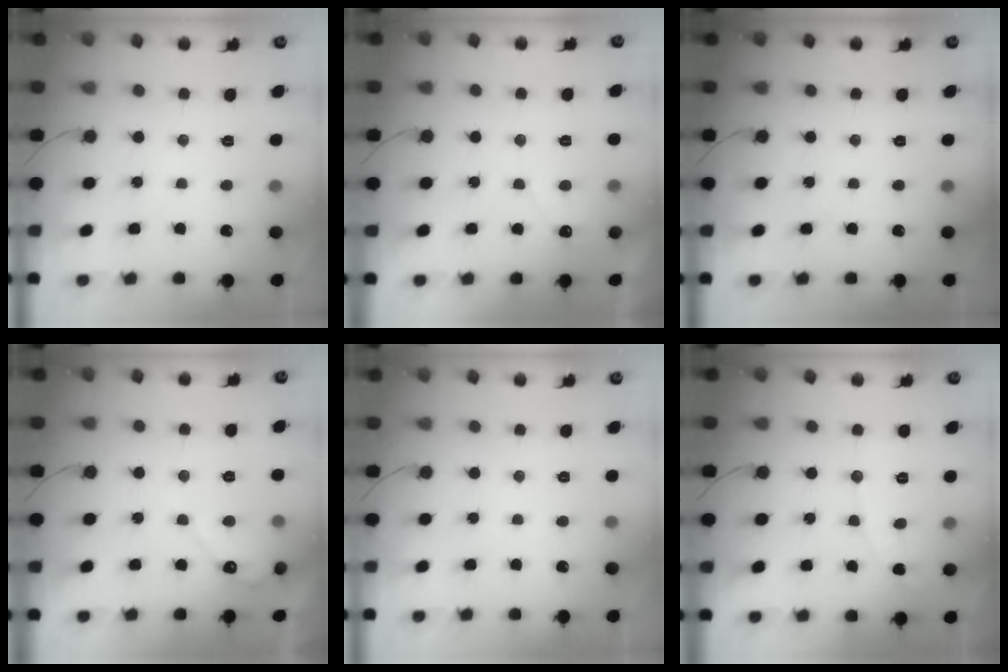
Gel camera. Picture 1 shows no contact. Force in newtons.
{"total": 2.8, "press": 2.8, "slide": 0.1}
{"total": 0.0}
{"total": 4.5, "press": 4.4, "slide": 0.2}
{"total": 0.0}
{"total": 4.2, "press": 4.2, "slide": 0.3}